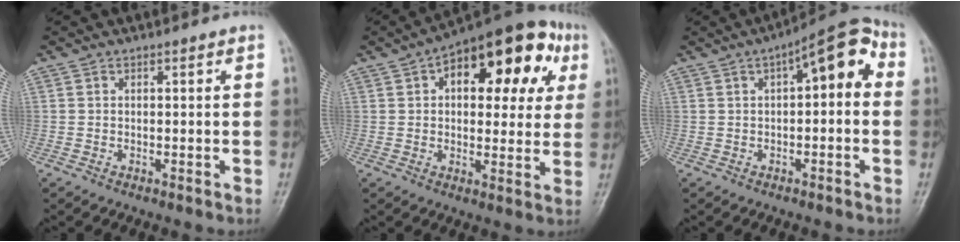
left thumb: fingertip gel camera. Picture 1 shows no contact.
{"total": 20.7, "force": [6.9, 10.7, 16.3], "torque": [-0.176, 0.018, 0.086]}
{"total": 9.7, "force": [1.8, 4.2, 8.6], "torque": [-0.095, 0.036, 0.012]}